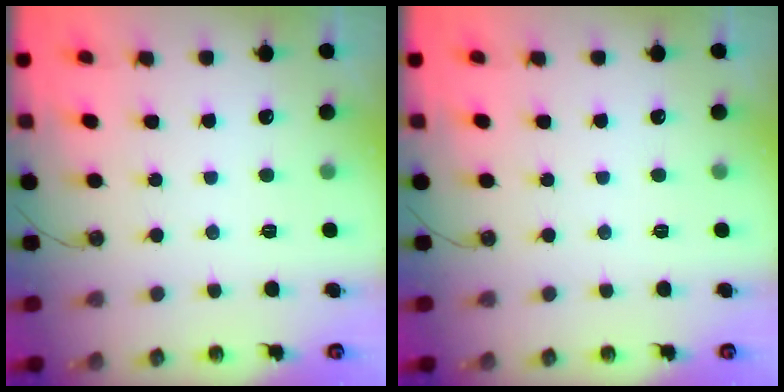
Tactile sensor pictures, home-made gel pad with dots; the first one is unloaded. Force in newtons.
{"total": 0.0}